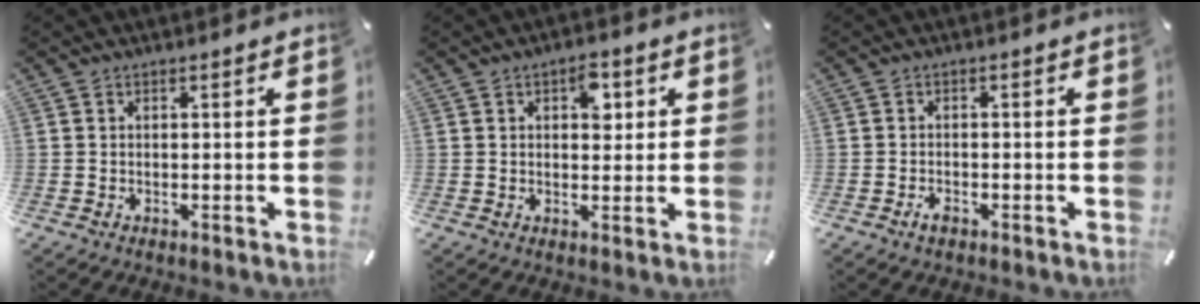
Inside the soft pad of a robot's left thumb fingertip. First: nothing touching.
{"total": 5.3, "force": [1.9, 3.2, 3.8], "torque": [-0.034, -0.009, 0.021]}
{"total": 1.8, "force": [-1.1, 0.8, 1.1], "torque": [-0.028, 0.002, -0.024]}